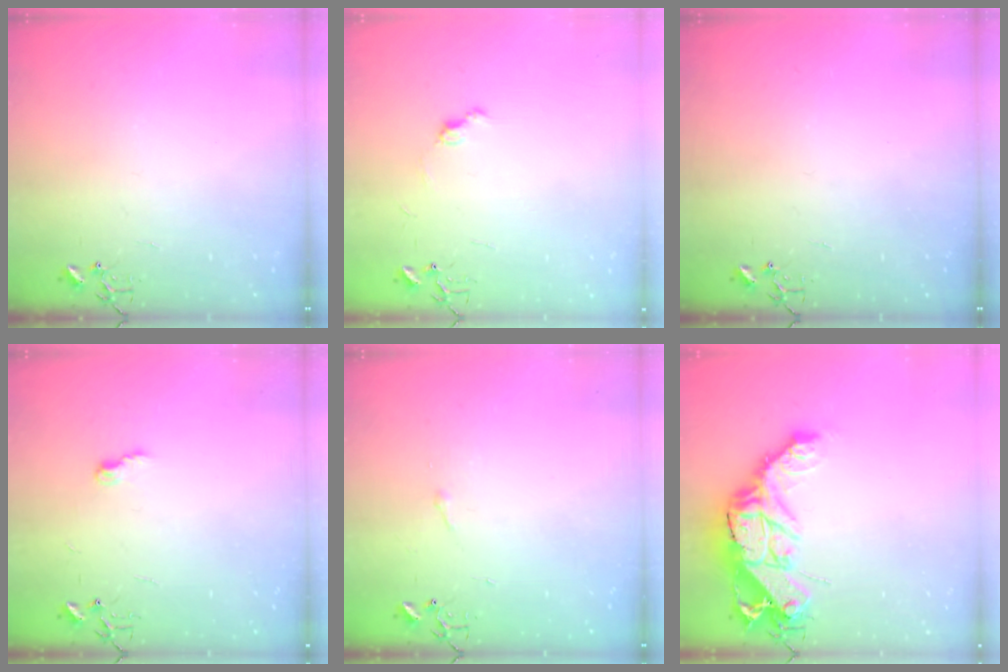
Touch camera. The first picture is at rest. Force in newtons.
{"total": 5.8, "press": 5.7, "slide": 0.6}
{"total": 0.0}
{"total": 5.0, "press": 4.9, "slide": 0.7}
{"total": 2.9, "press": 2.9, "slide": 0.5}
{"total": 17.7, "press": 17.6, "slide": 1.5}